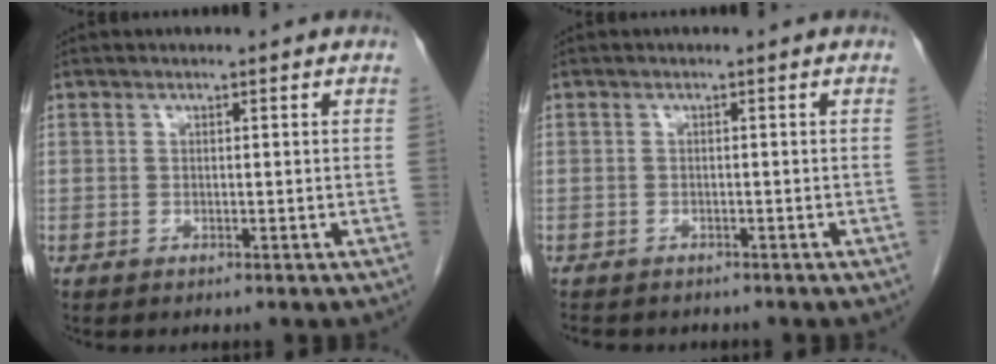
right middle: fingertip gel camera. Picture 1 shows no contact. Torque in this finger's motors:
{"motor_torque": [0.06, -0.01, -0.01, 0.01]}